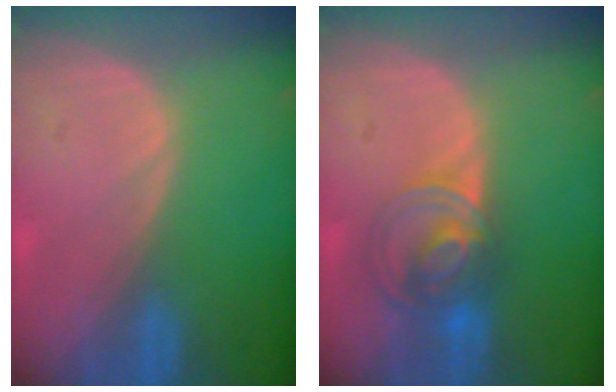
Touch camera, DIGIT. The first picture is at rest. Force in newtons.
{"total": 7.4, "press": 6.3, "slide": 3.9}